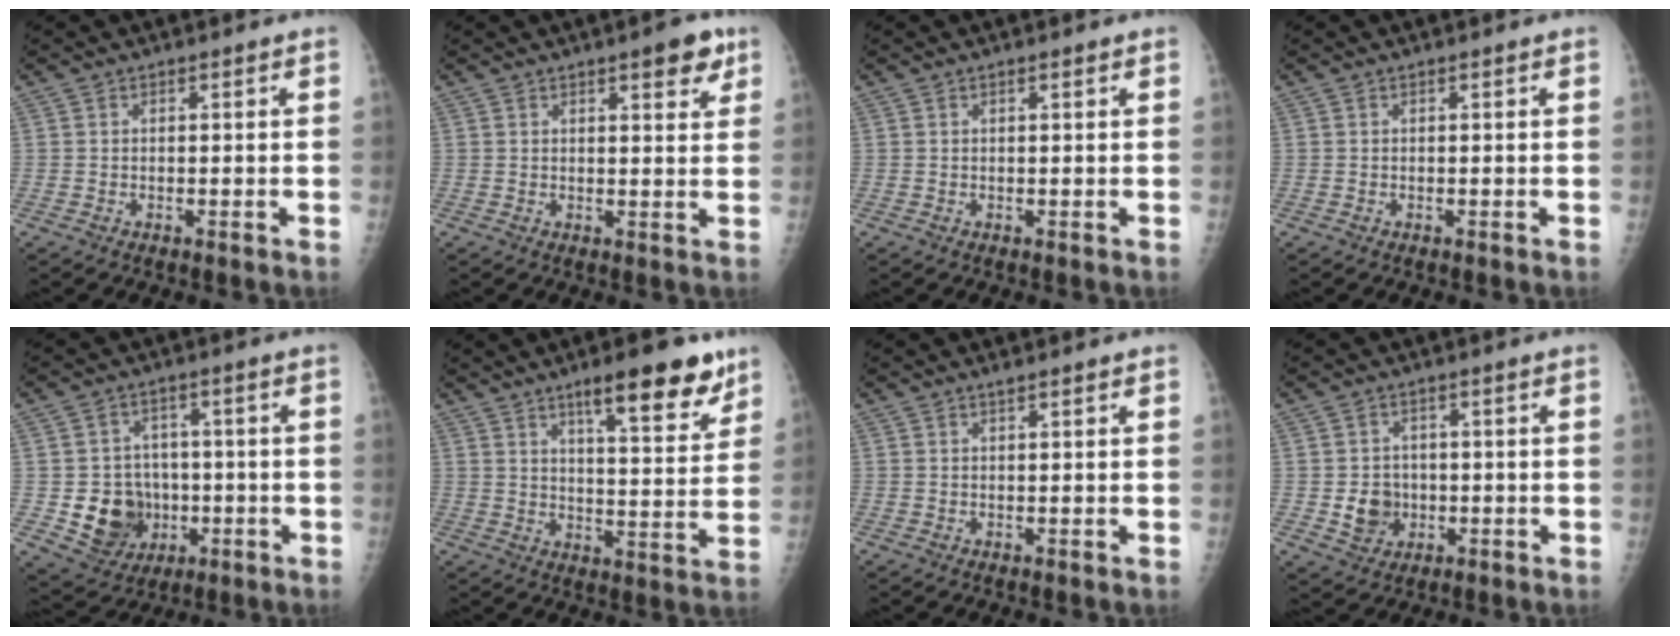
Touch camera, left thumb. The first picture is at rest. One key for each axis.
{"total": 5.4, "fx": 3.2, "fy": 1.8, "fz": 4.0, "tx": -0.034, "ty": -0.013, "tz": 0.036}
{"total": 0.6, "fx": 0.4, "fy": 0.1, "fz": 0.5, "tx": -0.007, "ty": 0.000, "tz": 0.006}
{"total": 0.0}
{"total": 10.5, "fx": -1.9, "fy": 9.2, "fz": 4.5, "tx": -0.035, "ty": 0.006, "tz": -0.018}
{"total": 14.0, "fx": 9.1, "fy": 3.6, "fz": 10.0, "tx": -0.111, "ty": -0.050, "tz": 0.134}
{"total": 0.9, "fx": 0.7, "fy": 0.1, "fz": 0.6, "tx": -0.009, "ty": -0.001, "tz": 0.013}
{"total": 5.3, "fx": -0.7, "fy": 4.8, "fz": 2.3, "tx": -0.014, "ty": 0.006, "tz": -0.005}